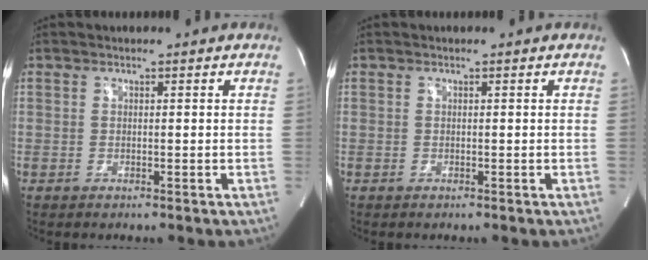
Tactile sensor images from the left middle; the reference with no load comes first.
{"total": 0.0}